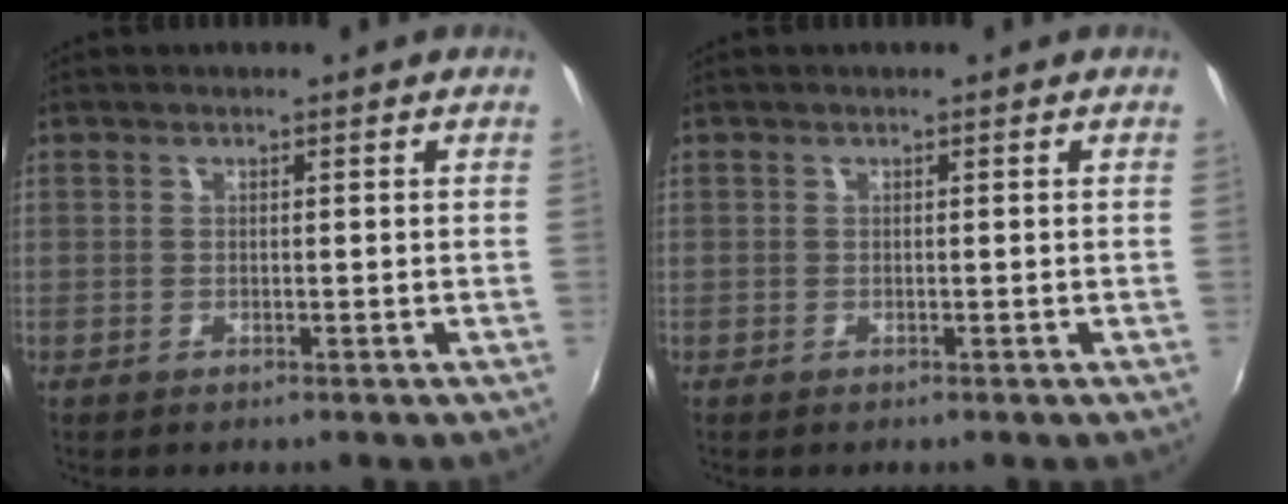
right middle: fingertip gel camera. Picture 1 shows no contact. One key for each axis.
{"total": 0.0}